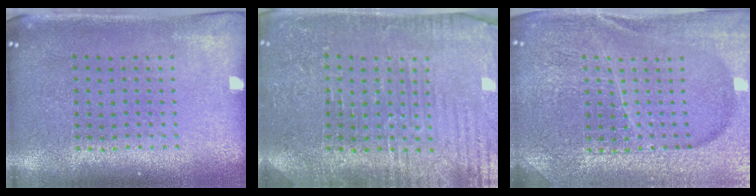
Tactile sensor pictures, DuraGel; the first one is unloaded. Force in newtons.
{"total": 3.4, "press": 3.4, "slide": 0.7}
{"total": 4.9, "press": 4.5, "slide": 1.8}